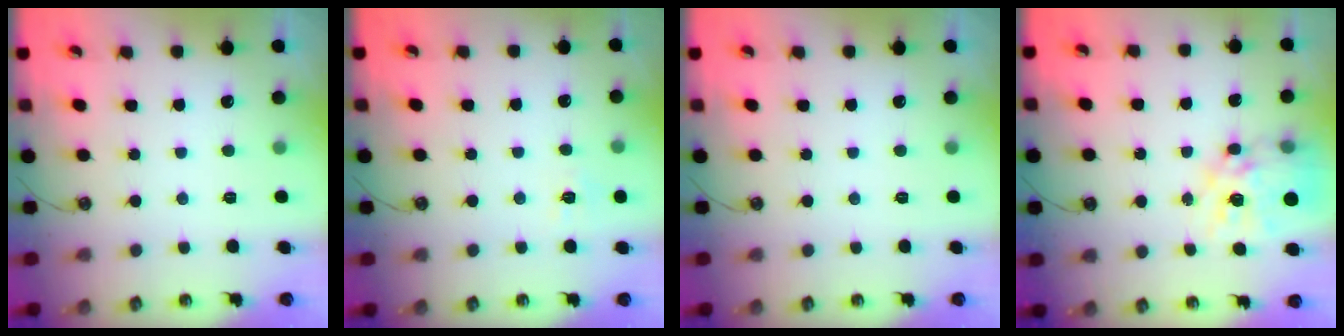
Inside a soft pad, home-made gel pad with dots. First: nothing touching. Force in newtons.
{"total": 6.5, "press": 6.5, "slide": 0.5}
{"total": 0.0}
{"total": 15.9, "press": 15.8, "slide": 1.6}